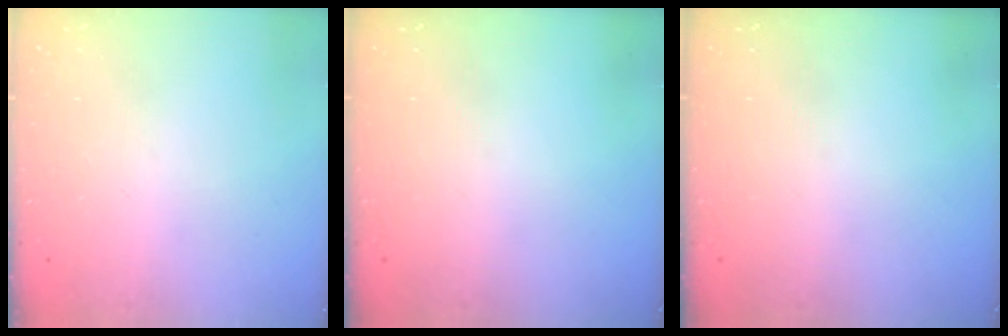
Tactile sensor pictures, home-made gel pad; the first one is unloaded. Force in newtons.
{"total": 0.0}
{"total": 0.0}